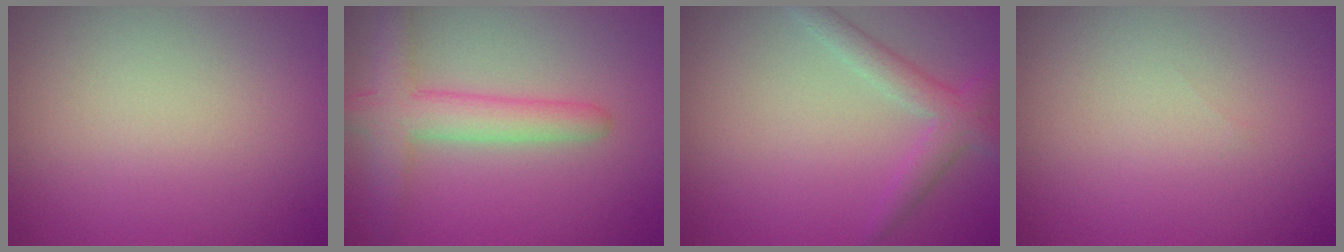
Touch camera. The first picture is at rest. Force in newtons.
{"total": 4.4, "press": 4.4, "slide": 0.3}
{"total": 2.6, "press": 2.6, "slide": 0.1}
{"total": 0.0}